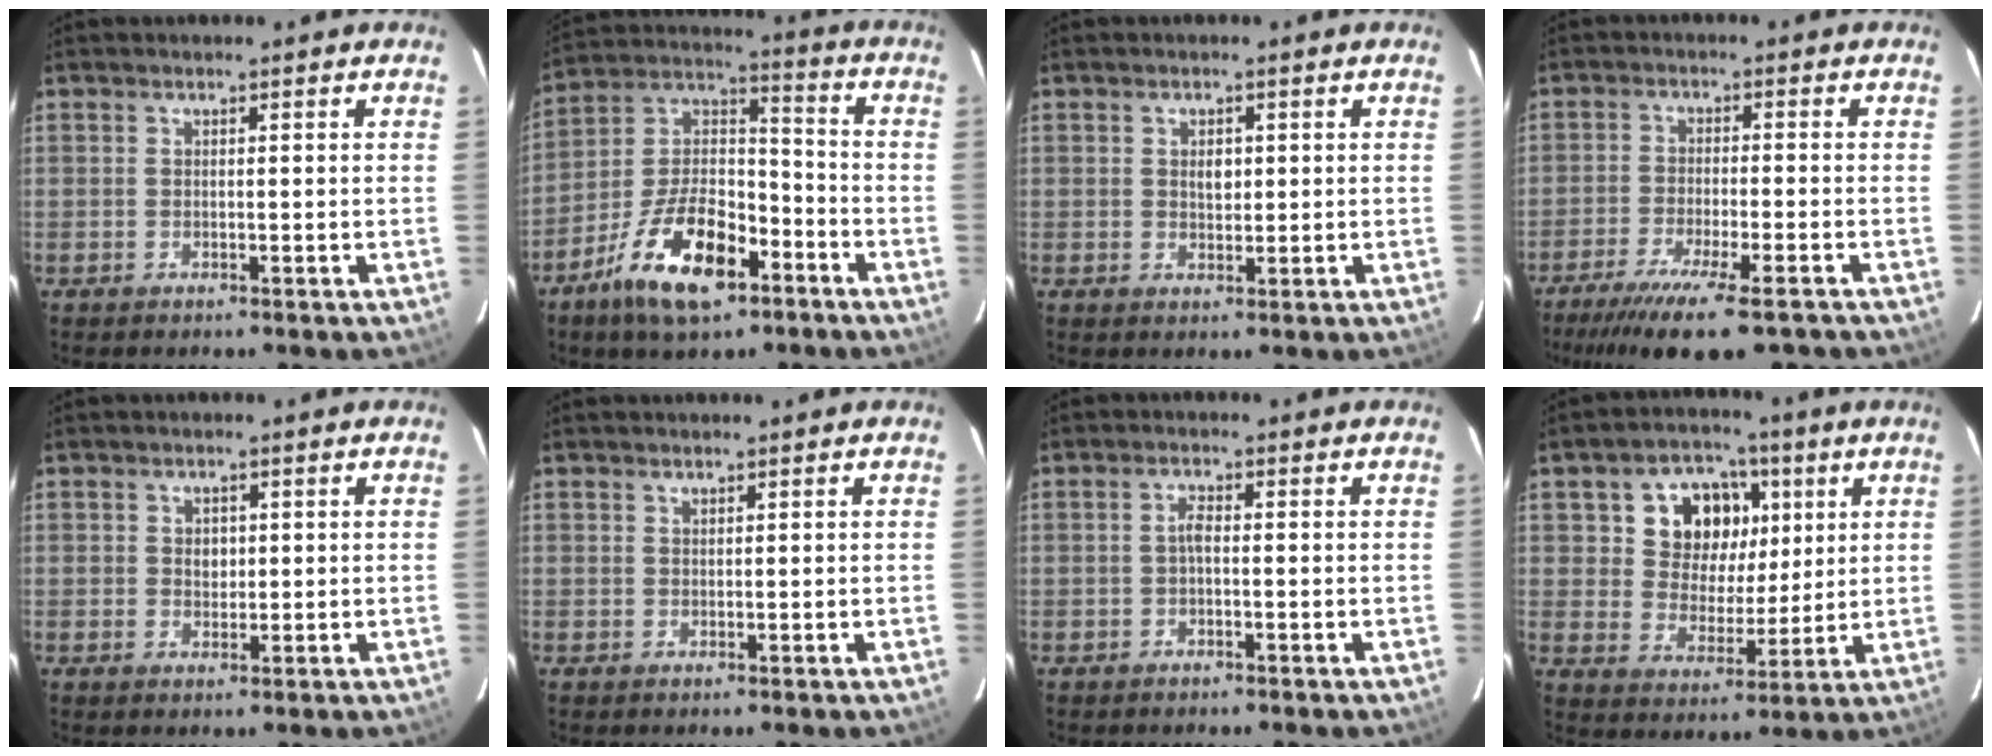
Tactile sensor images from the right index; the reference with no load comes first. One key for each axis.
{"total": 17.4, "fx": -9.6, "fy": 7.8, "fz": 12.2, "tx": -0.246, "ty": 0.007, "tz": -0.167}
{"total": 2.4, "fx": 0.4, "fy": 1.6, "fz": 1.7, "tx": -0.025, "ty": 0.003, "tz": 0.007}
{"total": 13.6, "fx": -10.4, "fy": 2.2, "fz": 8.6, "tx": -0.177, "ty": -0.046, "tz": -0.171}
{"total": 2.2, "fx": 0.3, "fy": 1.9, "fz": 1.1, "tx": -0.015, "ty": 0.003, "tz": 0.005}
{"total": 0.5, "fx": 0.5, "fy": 0.2, "fz": 0.1, "tx": 0.000, "ty": 0.001, "tz": 0.010}
{"total": 1.5, "fx": -0.3, "fy": 0.5, "fz": 1.4, "tx": -0.028, "ty": 0.007, "tz": -0.008}
{"total": 11.9, "fx": 4.1, "fy": 9.6, "fz": 5.7, "tx": -0.118, "ty": 0.020, "tz": 0.073}